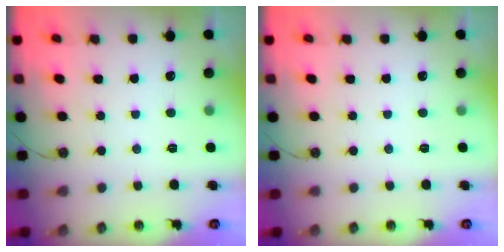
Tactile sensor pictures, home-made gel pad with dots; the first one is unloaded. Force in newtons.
{"total": 0.0}